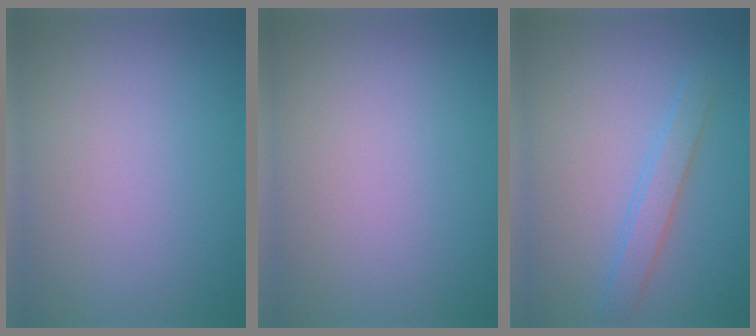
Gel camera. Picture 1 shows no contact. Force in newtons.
{"total": 0.0}
{"total": 1.7, "press": 1.7, "slide": 0.1}